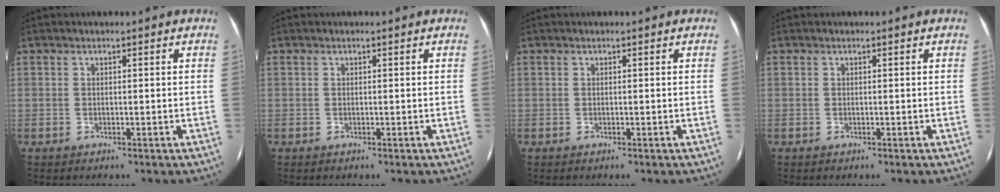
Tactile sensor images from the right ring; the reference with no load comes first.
{"total": 0.0}
{"total": 0.0}
{"total": 0.0}